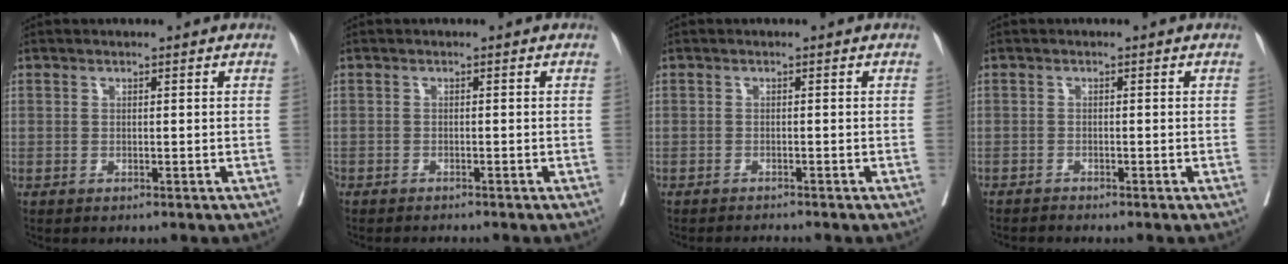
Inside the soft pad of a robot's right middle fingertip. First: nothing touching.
{"total": 3.0, "force": [-2.8, 0.1, 1.0], "torque": [-0.011, -0.006, -0.042]}
{"total": 1.9, "force": [-1.8, -0.7, 0.2], "torque": [-0.001, -0.007, -0.028]}
{"total": 1.0, "force": [-0.9, -0.3, -0.1], "torque": [0.002, -0.003, -0.018]}